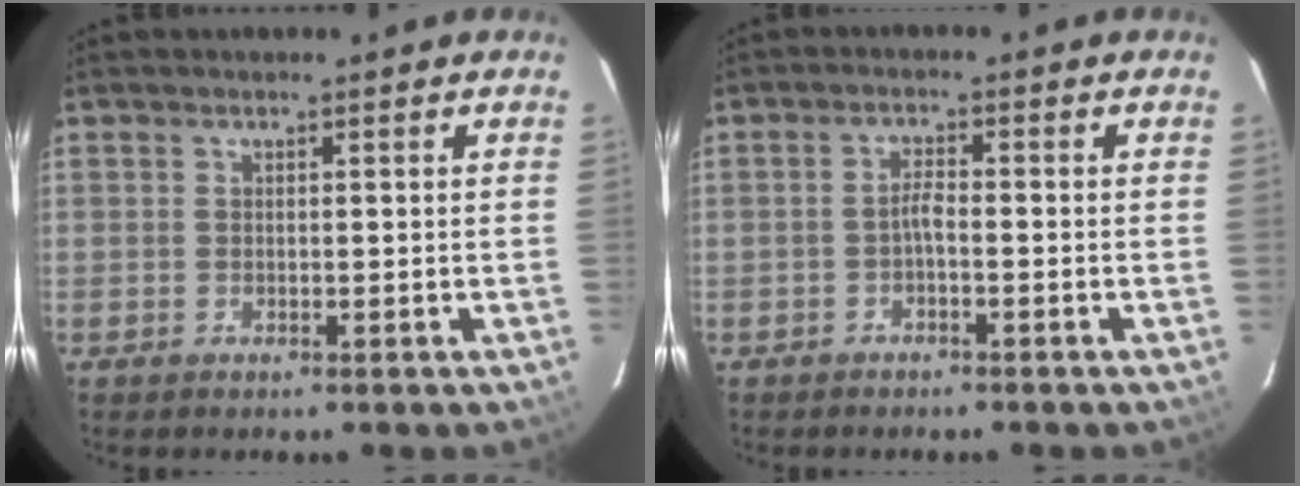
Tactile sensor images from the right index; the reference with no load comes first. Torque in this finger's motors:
{"motor_torque": [0.34, -0.04, 0.17, 0.04]}